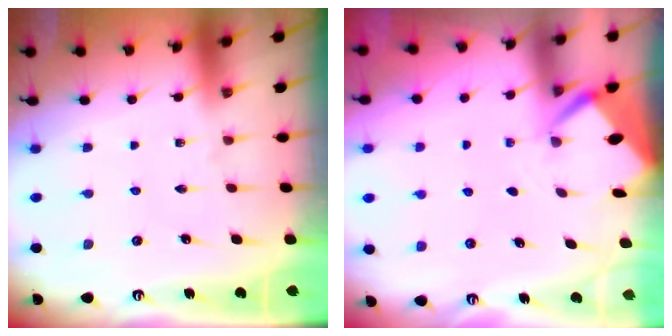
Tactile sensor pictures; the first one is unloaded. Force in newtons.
{"total": 2.5, "press": 2.5, "slide": 0.3}